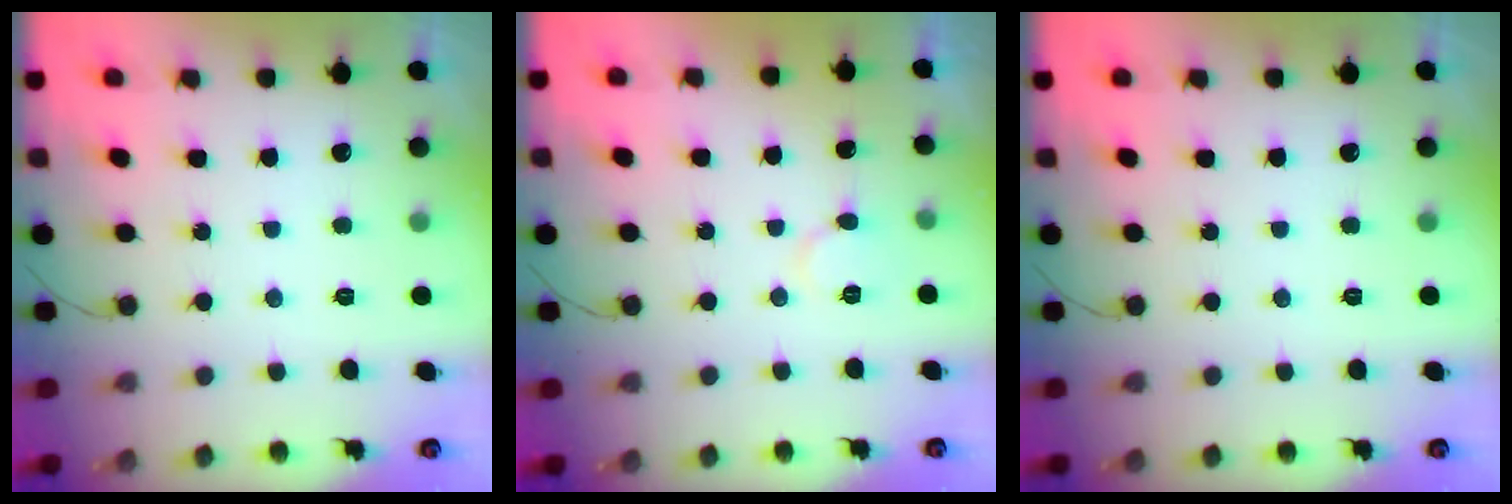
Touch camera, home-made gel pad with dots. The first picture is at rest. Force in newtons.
{"total": 5.4, "press": 5.4, "slide": 0.3}
{"total": 0.0}